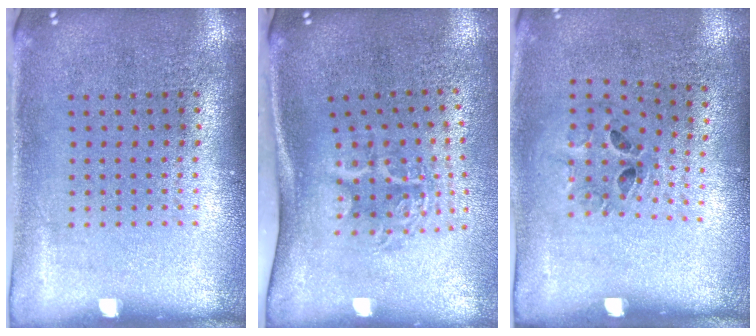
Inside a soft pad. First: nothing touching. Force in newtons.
{"total": 1.9, "press": 1.2, "slide": 1.4}
{"total": 1.3, "press": 0.7, "slide": 1.1}